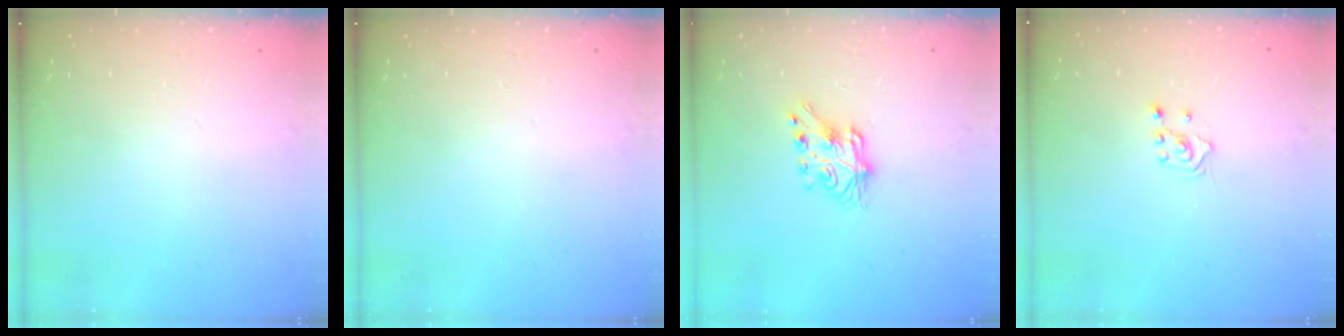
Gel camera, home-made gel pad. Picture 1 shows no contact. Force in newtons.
{"total": 0.0}
{"total": 7.0, "press": 7.0, "slide": 0.2}
{"total": 2.1, "press": 1.8, "slide": 0.9}